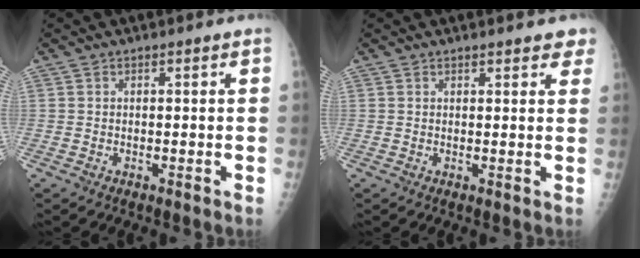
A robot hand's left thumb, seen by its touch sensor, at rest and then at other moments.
{"total": 4.4, "force": [3.5, 1.4, 2.3], "torque": [-0.001, -0.006, 0.035]}